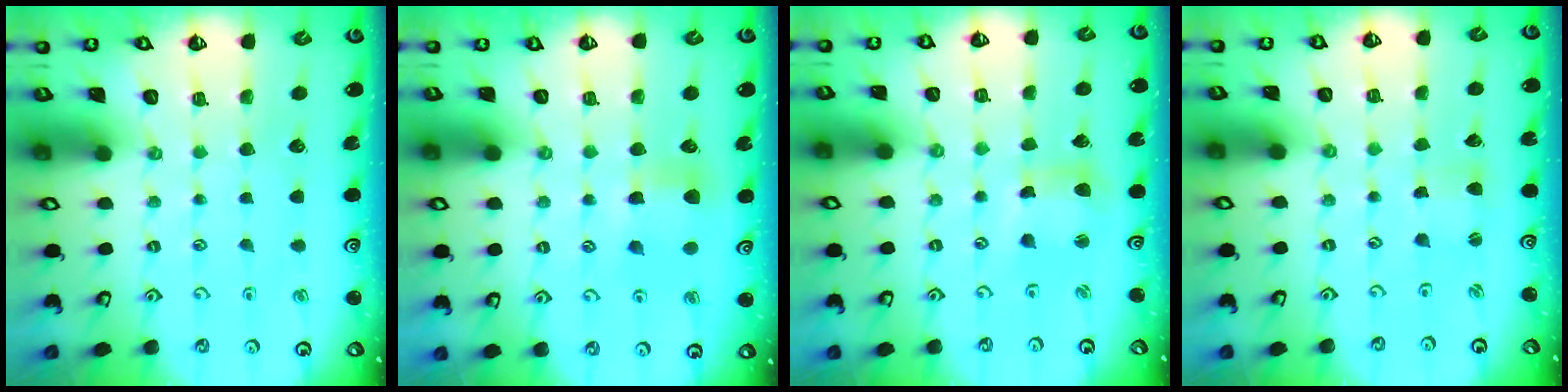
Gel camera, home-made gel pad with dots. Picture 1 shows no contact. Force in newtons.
{"total": 7.5, "press": 7.5, "slide": 0.6}
{"total": 5.7, "press": 5.6, "slide": 0.8}
{"total": 2.4, "press": 2.4, "slide": 0.3}